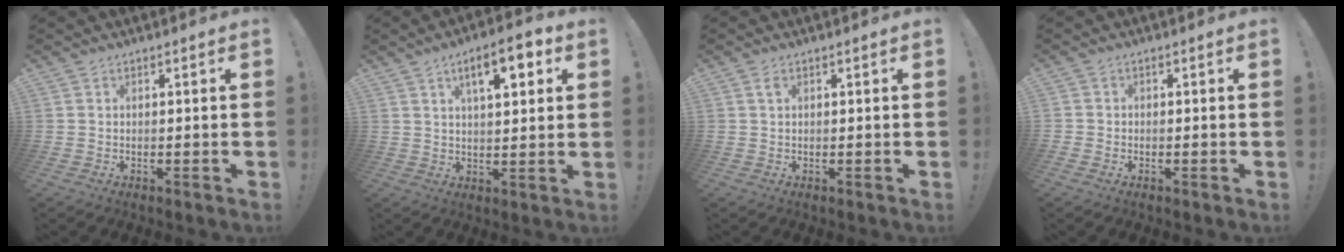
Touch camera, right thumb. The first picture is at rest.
{"total": 10.1, "force": [4.6, 3.8, 8.2], "torque": [-0.113, -0.009, 0.072]}
{"total": 1.0, "force": [0.5, 0.6, 0.7], "torque": [-0.007, -0.002, 0.008]}
{"total": 1.3, "force": [-0.8, 1.0, 0.3], "torque": [-0.010, 0.006, -0.013]}